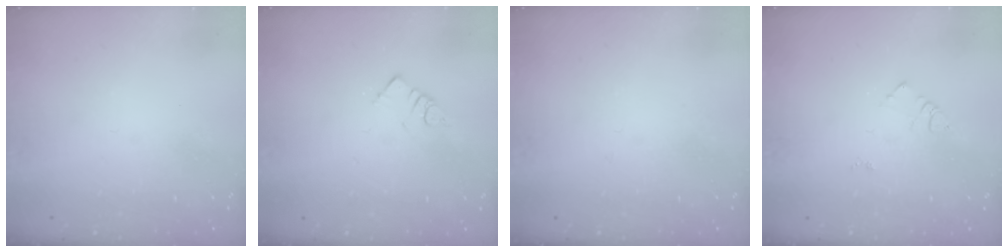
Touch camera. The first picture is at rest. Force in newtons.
{"total": 3.2, "press": 3.1, "slide": 0.5}
{"total": 2.8, "press": 2.8, "slide": 0.4}
{"total": 5.4, "press": 5.4, "slide": 0.5}